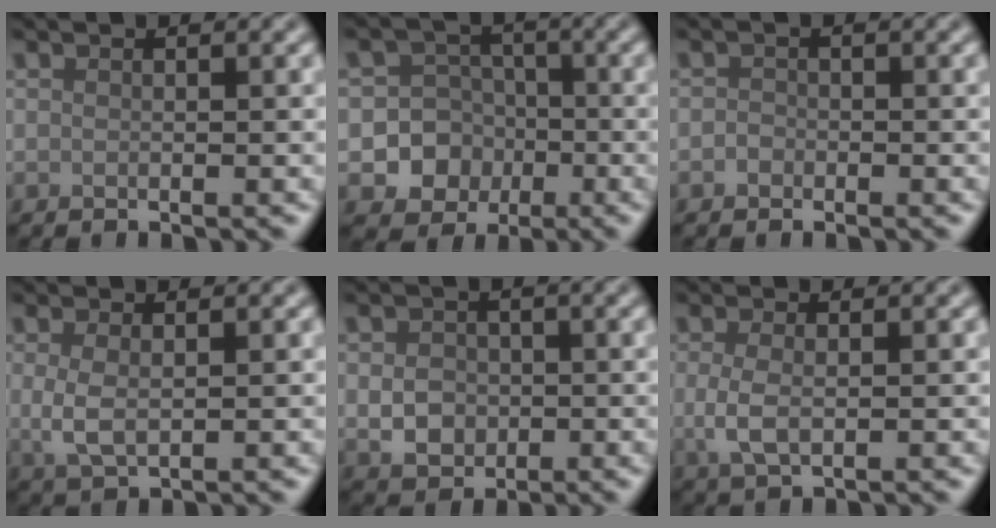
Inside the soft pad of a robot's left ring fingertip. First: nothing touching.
{"total": 7.0, "force": [-2.0, 6.6, 1.4], "torque": [-0.001, 0.003, -0.058]}
{"total": 0.9, "force": [-0.4, 0.7, 0.2], "torque": [0.000, -0.002, -0.010]}
{"total": 2.6, "force": [0.3, 1.2, 2.3], "torque": [-0.053, -0.004, 0.007]}
{"total": 3.0, "force": [-0.2, 2.5, 1.7], "torque": [-0.031, -0.003, -0.007]}
{"total": 2.6, "force": [0.0, 1.2, 2.3], "torque": [-0.056, -0.005, -0.001]}